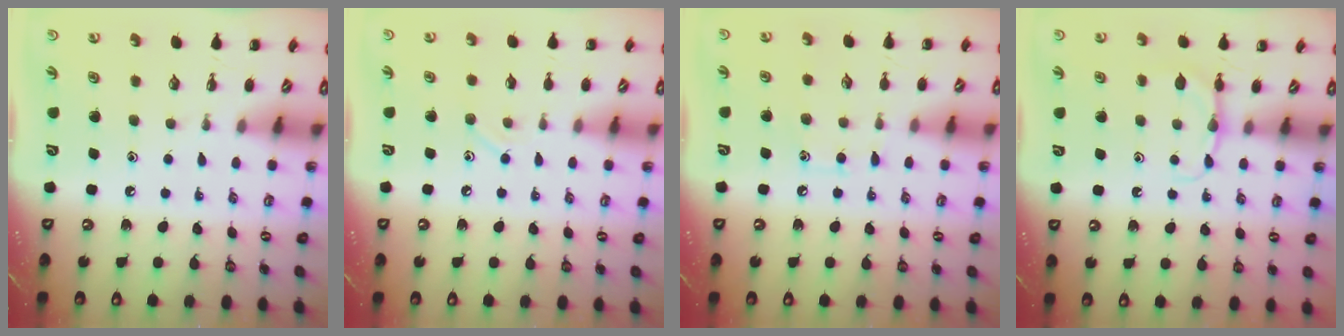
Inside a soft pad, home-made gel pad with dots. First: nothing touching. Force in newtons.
{"total": 6.2, "press": 5.9, "slide": 1.9}
{"total": 7.8, "press": 7.4, "slide": 2.2}
{"total": 4.6, "press": 4.3, "slide": 1.5}